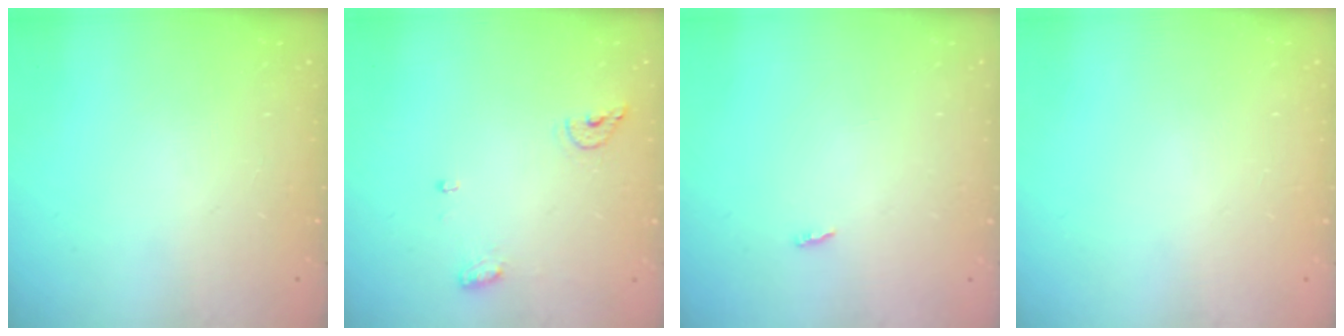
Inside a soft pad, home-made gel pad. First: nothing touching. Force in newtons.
{"total": 6.6, "press": 6.5, "slide": 1.0}
{"total": 1.9, "press": 1.9, "slide": 0.2}
{"total": 0.8, "press": 0.8, "slide": 0.1}